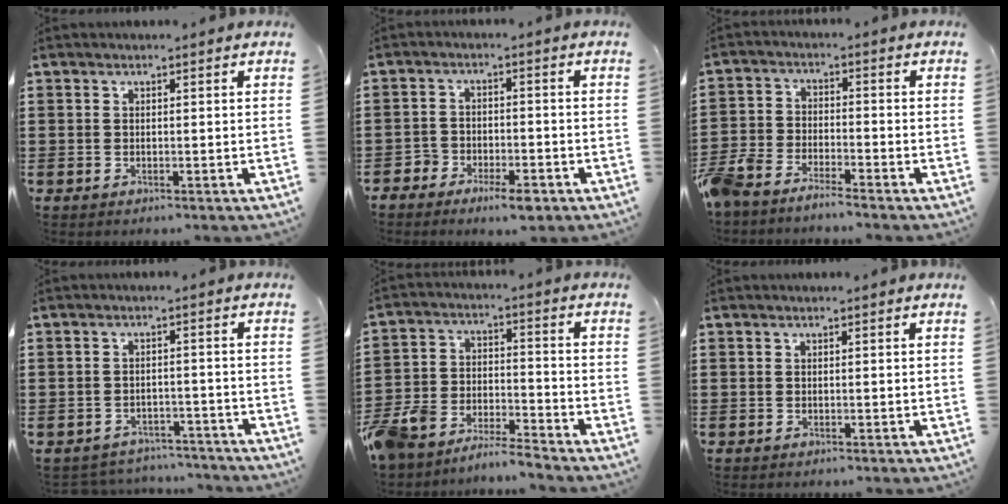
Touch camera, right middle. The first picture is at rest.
{"total": 3.5, "force": [-3.1, 1.2, 1.2], "torque": [-0.029, 0.006, -0.065]}
{"total": 5.2, "force": [-5.1, 0.3, 0.9], "torque": [-0.050, -0.010, -0.110]}
{"total": 3.0, "force": [-3.0, 0.5, -0.2], "torque": [-0.005, 0.001, -0.065]}
{"total": 7.6, "force": [-7.5, 0.8, 0.6], "torque": [-0.029, 0.012, -0.156]}
{"total": 0.0}